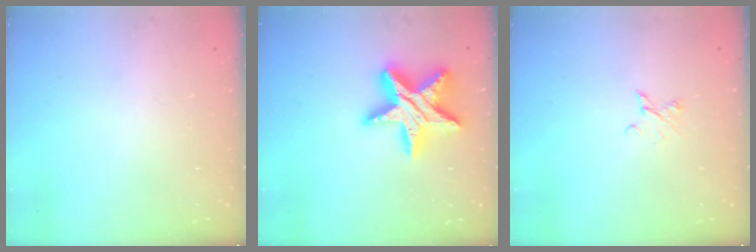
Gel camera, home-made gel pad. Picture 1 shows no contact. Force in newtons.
{"total": 19.5, "press": 19.5, "slide": 1.4}
{"total": 2.5, "press": 2.5, "slide": 0.3}